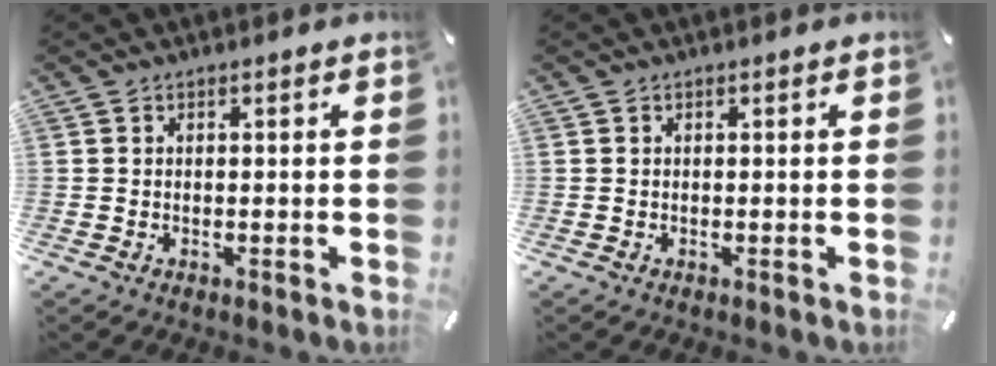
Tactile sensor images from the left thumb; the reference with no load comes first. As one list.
[{"total": 0.0}]